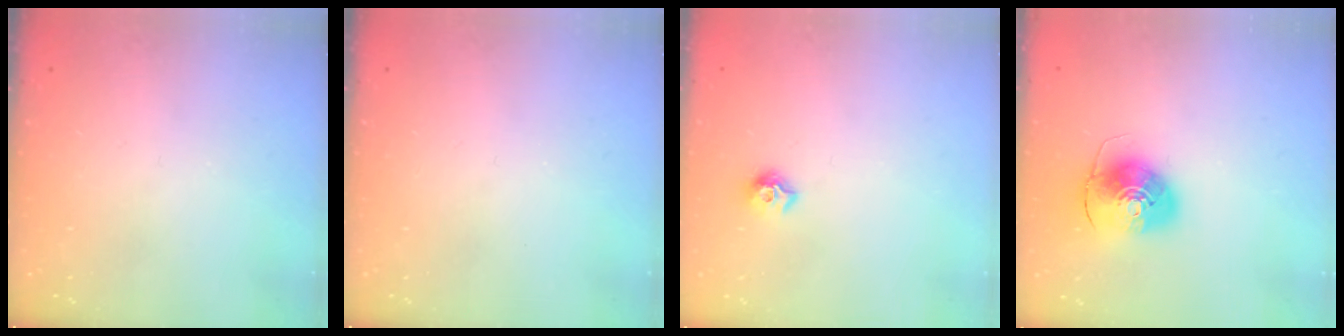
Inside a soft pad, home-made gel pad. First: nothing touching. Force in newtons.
{"total": 0.0}
{"total": 7.9, "press": 7.8, "slide": 0.7}
{"total": 9.3, "press": 9.3, "slide": 1.1}